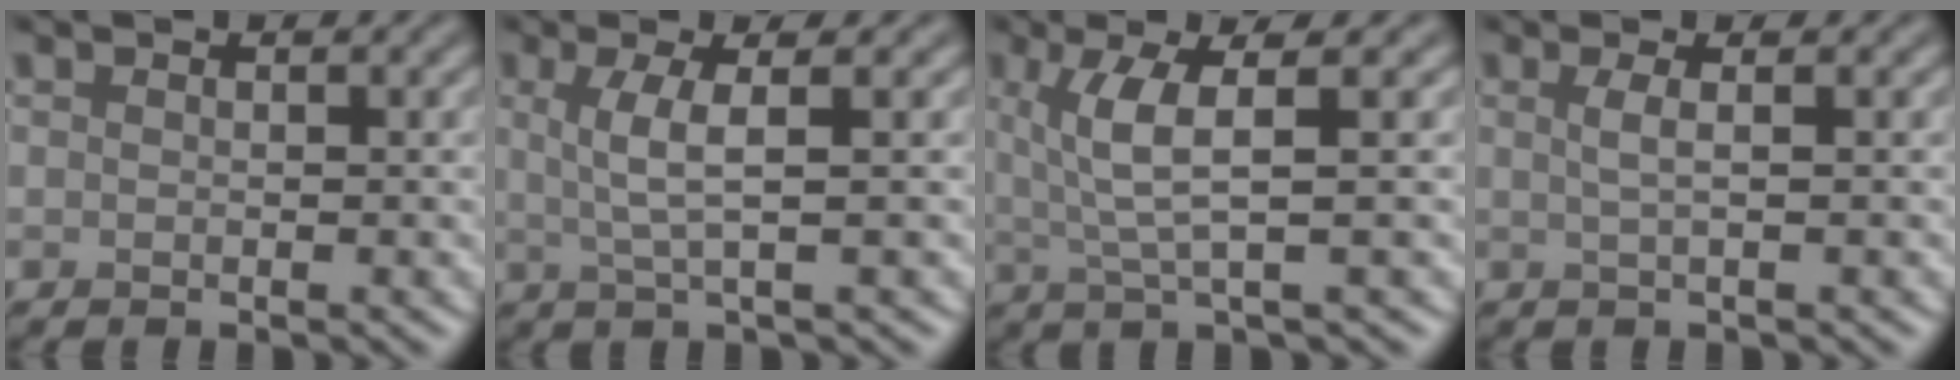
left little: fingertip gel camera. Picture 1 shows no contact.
{"total": 3.3, "force": [0.6, 0.6, 3.2], "torque": [-0.062, 0.000, 0.013]}
{"total": 4.4, "force": [1.2, 0.8, 4.2], "torque": [-0.083, 0.004, 0.026]}
{"total": 1.8, "force": [0.3, 0.6, 1.7], "torque": [-0.028, 0.002, -0.001]}